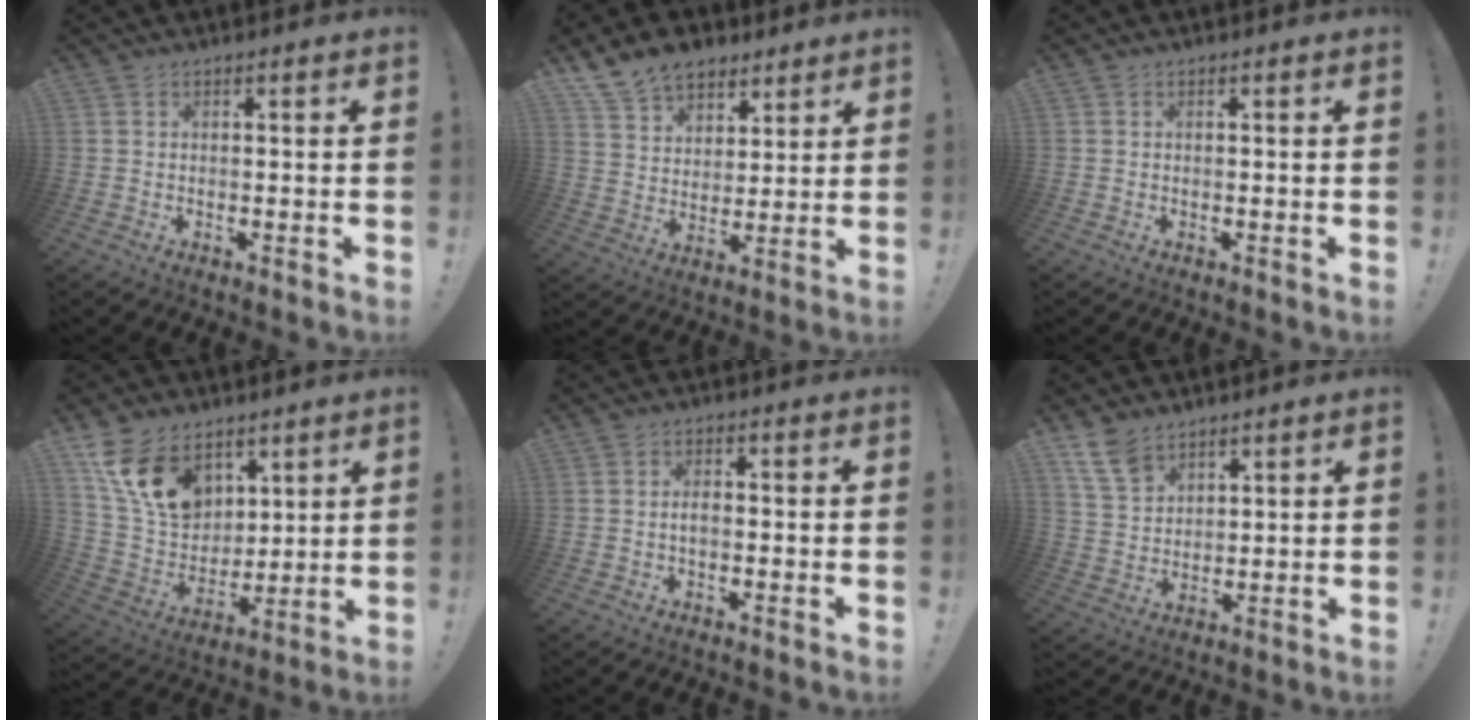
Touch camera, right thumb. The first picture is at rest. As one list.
[{"total": 11.1, "force": [7.9, 7.1, 3.4], "torque": [-0.062, -0.051, 0.156]}, {"total": 0.0}, {"total": 17.0, "force": [9.5, 11.0, 8.9], "torque": [-0.163, -0.046, 0.183]}, {"total": 2.0, "force": [-0.5, 0.9, 1.7], "torque": [-0.027, 0.003, -0.010]}, {"total": 8.9, "force": [6.4, 5.1, 3.5], "torque": [-0.075, -0.031, 0.130]}]